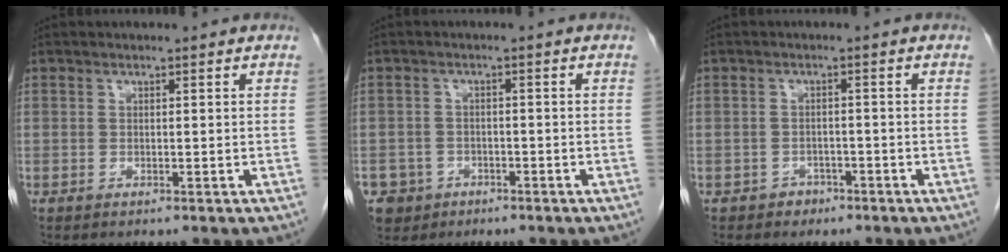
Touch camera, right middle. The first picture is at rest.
{"total": 5.6, "force": [-3.0, 4.7, 0.6], "torque": [-0.012, 0.009, -0.045]}
{"total": 2.0, "force": [-1.4, 1.4, 0.2], "torque": [-0.007, 0.006, -0.020]}